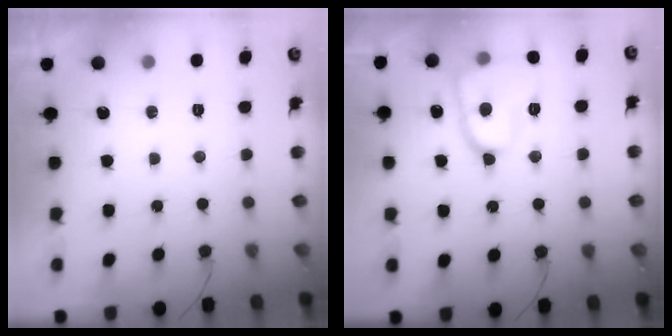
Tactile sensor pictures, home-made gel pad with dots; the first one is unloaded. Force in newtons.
{"total": 13.3, "press": 13.2, "slide": 1.5}